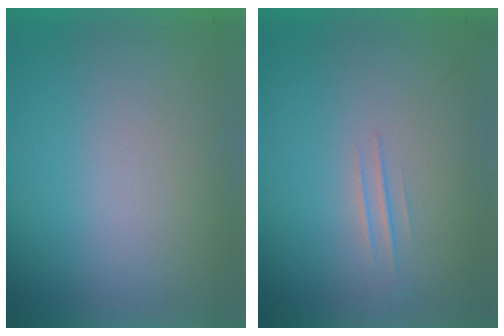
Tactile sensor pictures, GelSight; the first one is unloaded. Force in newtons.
{"total": 1.0}